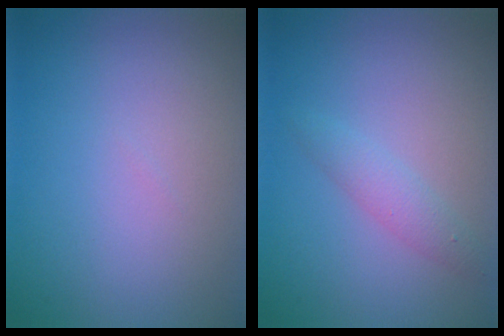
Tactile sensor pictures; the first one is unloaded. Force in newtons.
{"total": 1.8, "press": 1.8, "slide": 0.1}